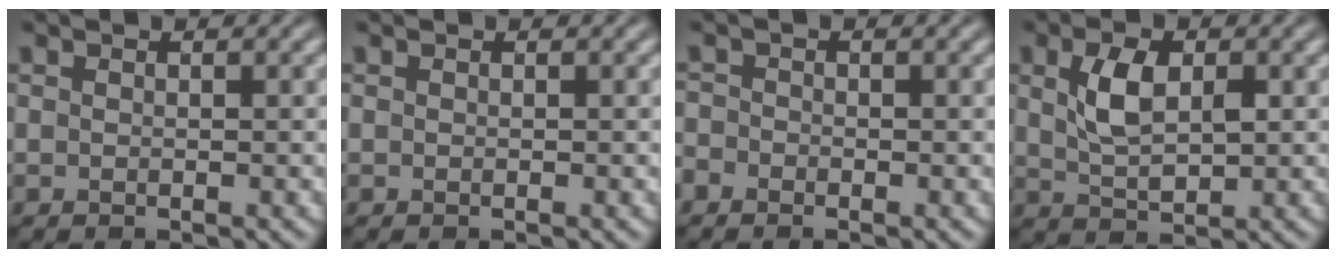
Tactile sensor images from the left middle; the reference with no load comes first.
{"total": 0.0}
{"total": 1.1, "force": [-0.9, 0.6, 0.0], "torque": [0.004, 0.001, -0.020]}
{"total": 4.5, "force": [1.0, 2.5, 3.5], "torque": [-0.077, 0.000, 0.022]}